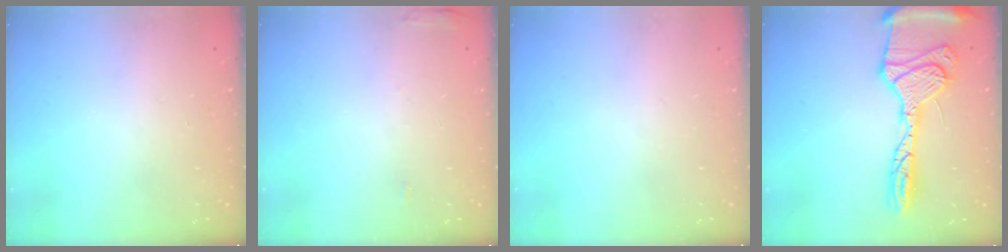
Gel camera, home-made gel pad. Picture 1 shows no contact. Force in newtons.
{"total": 4.1, "press": 3.9, "slide": 1.1}
{"total": 0.0}
{"total": 20.7, "press": 20.5, "slide": 2.4}